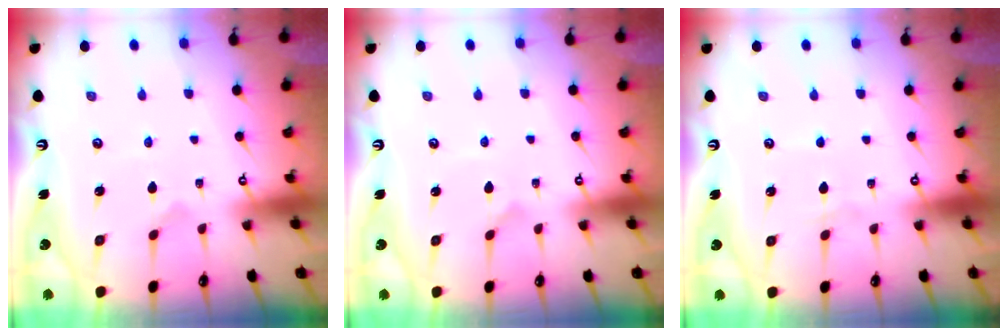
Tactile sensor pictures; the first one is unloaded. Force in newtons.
{"total": 0.0}
{"total": 1.5, "press": 1.4, "slide": 0.2}